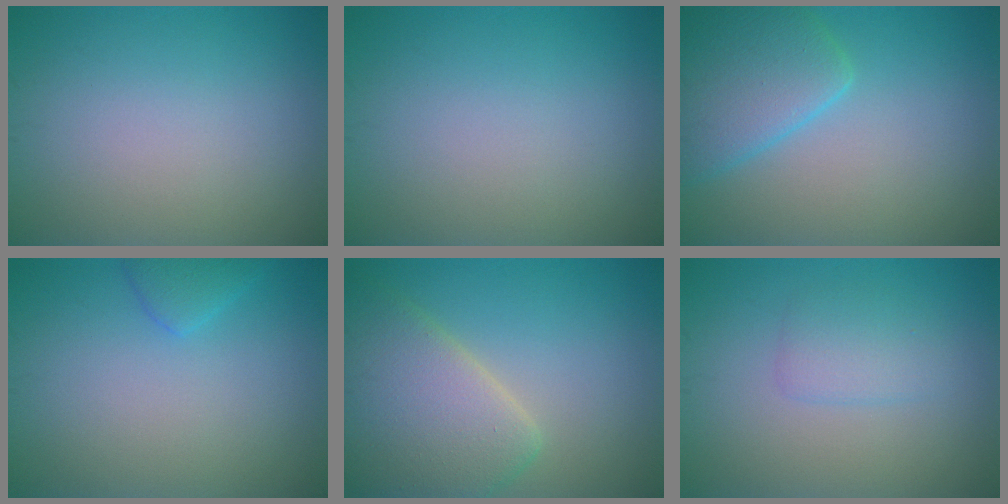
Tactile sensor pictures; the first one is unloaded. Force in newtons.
{"total": 0.0}
{"total": 5.6, "press": 5.6, "slide": 0.2}
{"total": 1.7, "press": 1.7, "slide": 0.1}
{"total": 7.3, "press": 7.3, "slide": 0.6}
{"total": 1.9, "press": 1.9, "slide": 0.1}